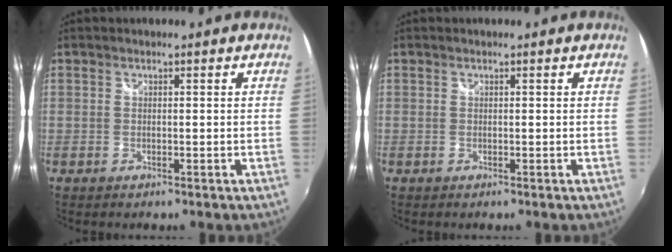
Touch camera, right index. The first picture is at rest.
{"total": 0.0}